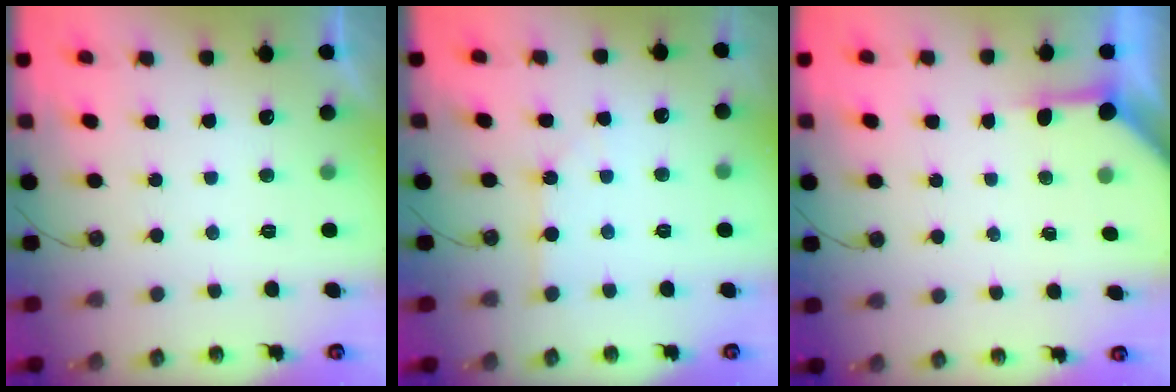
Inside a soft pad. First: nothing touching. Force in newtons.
{"total": 1.2, "press": 1.2, "slide": 0.2}
{"total": 3.9, "press": 3.9, "slide": 0.5}